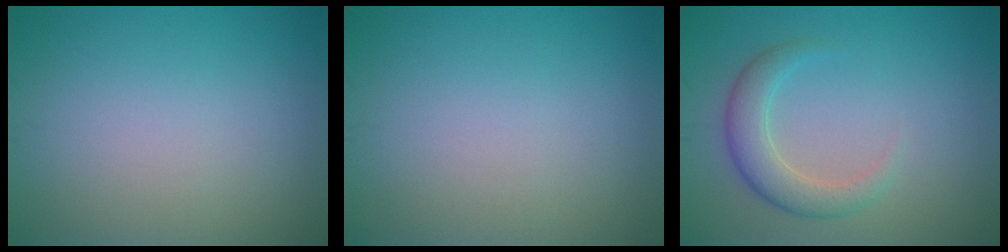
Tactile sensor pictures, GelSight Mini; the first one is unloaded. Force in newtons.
{"total": 0.0}
{"total": 3.4, "press": 3.4, "slide": 0.2}